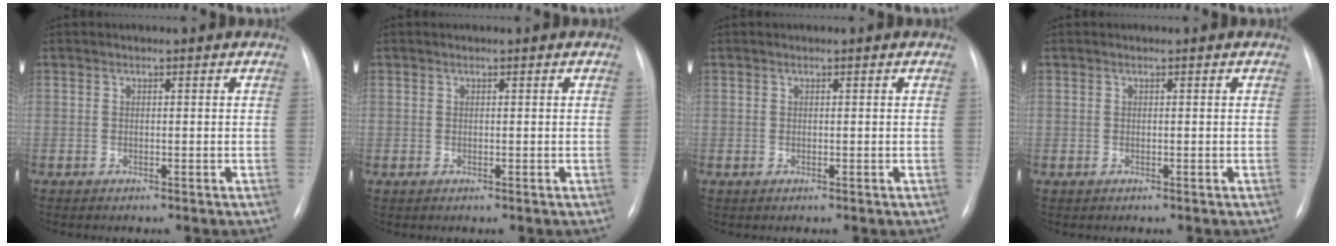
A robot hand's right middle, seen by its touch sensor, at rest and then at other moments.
{"total": 0.0}
{"total": 0.0}
{"total": 0.0}